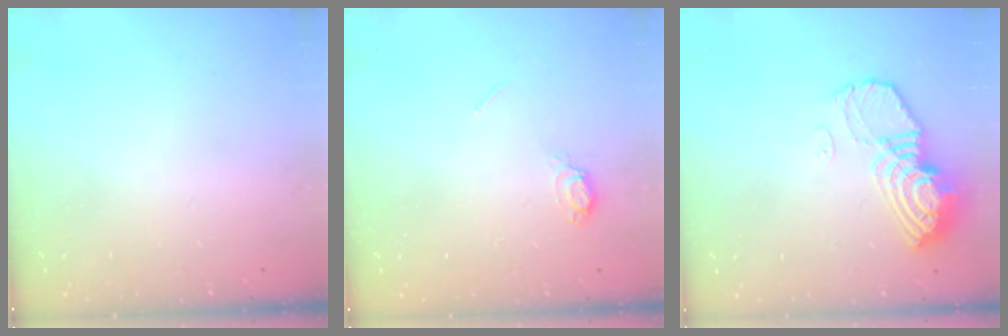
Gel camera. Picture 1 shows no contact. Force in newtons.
{"total": 5.6, "press": 5.5, "slide": 0.6}
{"total": 12.6, "press": 12.6, "slide": 1.2}